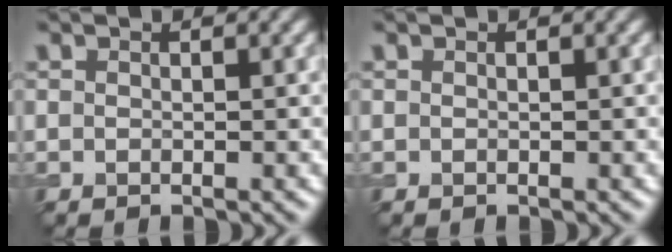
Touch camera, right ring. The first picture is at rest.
{"total": 0.0}